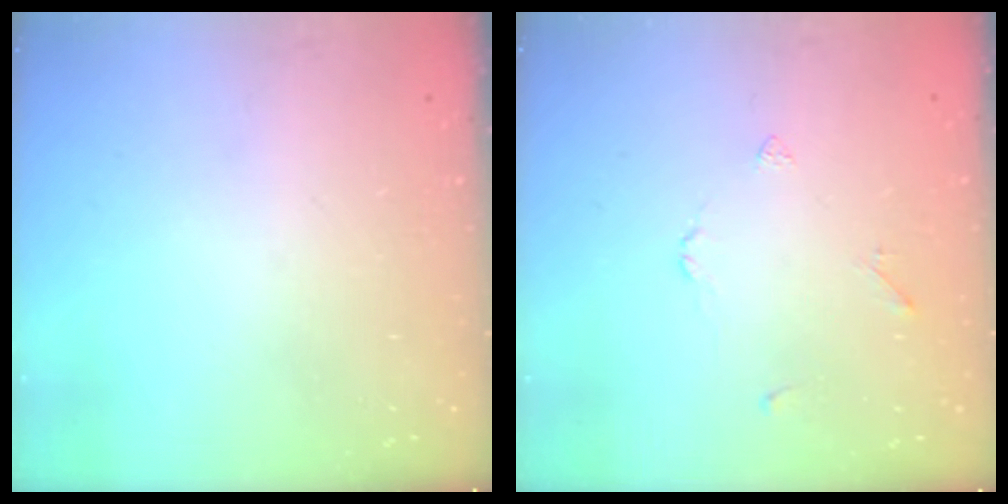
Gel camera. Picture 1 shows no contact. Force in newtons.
{"total": 2.2, "press": 2.2, "slide": 0.5}